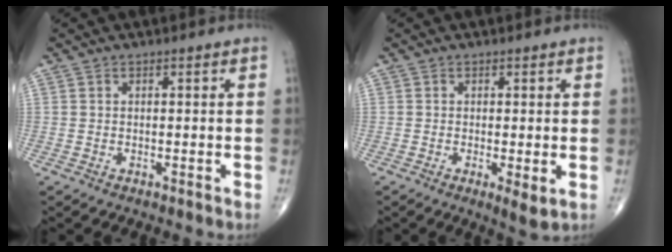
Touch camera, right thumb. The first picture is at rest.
{"total": 3.2, "force": [-0.5, 0.8, 3.1], "torque": [-0.054, -0.013, -0.011]}